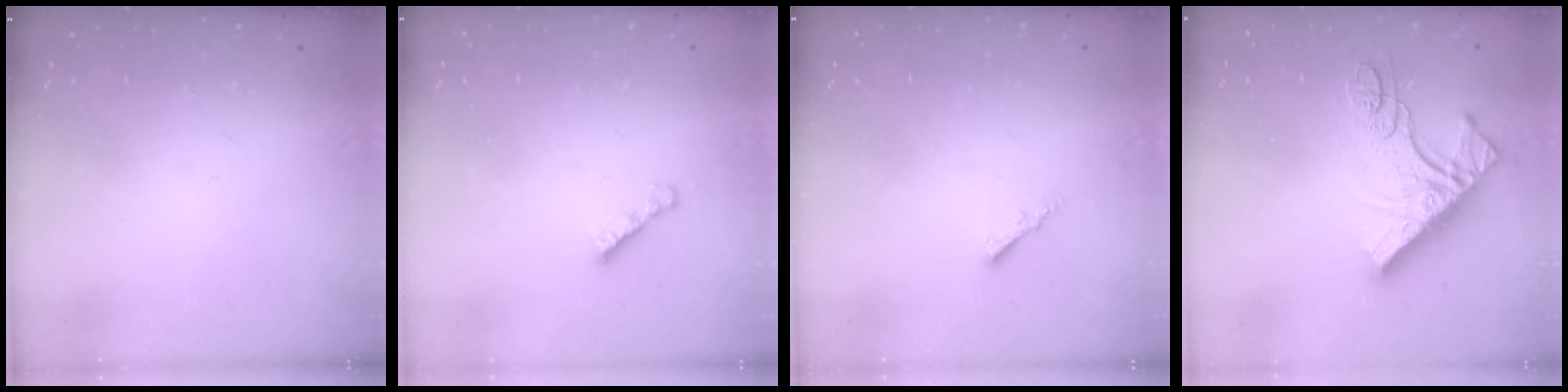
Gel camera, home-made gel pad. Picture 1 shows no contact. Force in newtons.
{"total": 2.7, "press": 2.7, "slide": 0.3}
{"total": 1.7, "press": 1.6, "slide": 0.5}
{"total": 14.8, "press": 14.7, "slide": 1.5}